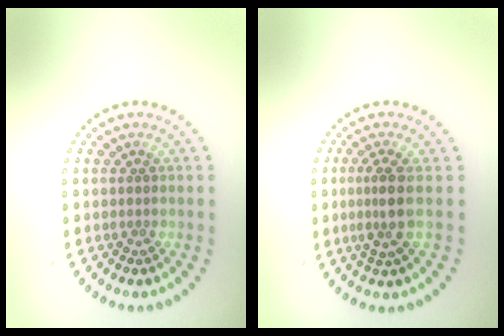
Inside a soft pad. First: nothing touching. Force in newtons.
{"total": 2.5, "press": 2.0, "slide": 1.5}